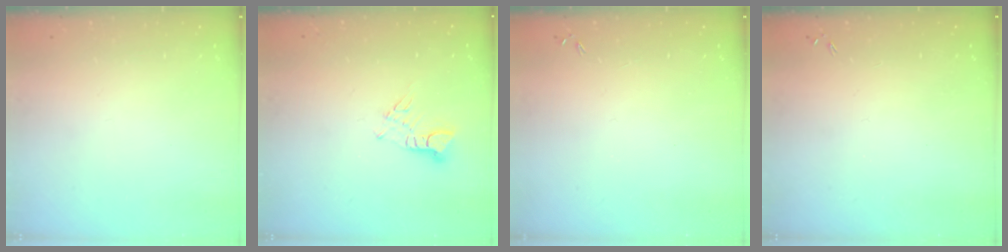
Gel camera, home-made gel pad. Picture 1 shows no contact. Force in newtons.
{"total": 3.2, "press": 3.2, "slide": 0.4}
{"total": 0.0}
{"total": 0.0}